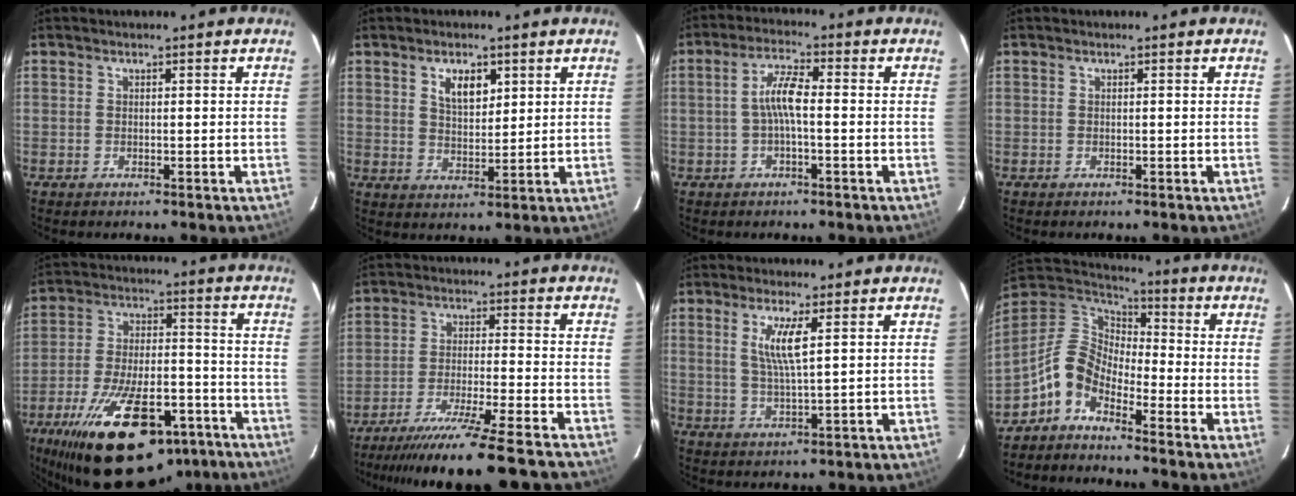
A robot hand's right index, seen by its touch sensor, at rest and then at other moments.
{"total": 5.4, "force": [2.6, 2.8, 3.9], "torque": [-0.064, 0.005, 0.049]}
{"total": 5.1, "force": [-0.7, 1.0, 5.0], "torque": [-0.101, 0.012, -0.013]}
{"total": 0.0}
{"total": 26.7, "force": [-17.4, 11.4, 16.8], "torque": [-0.306, -0.017, -0.256]}
{"total": 19.6, "force": [-17.6, -1.3, 8.4], "torque": [-0.162, -0.044, -0.274]}
{"total": 5.6, "force": [2.0, 0.2, 5.3], "torque": [-0.105, -0.008, 0.040]}
{"total": 9.0, "force": [-5.6, 4.8, 5.1], "torque": [-0.108, 0.025, -0.129]}